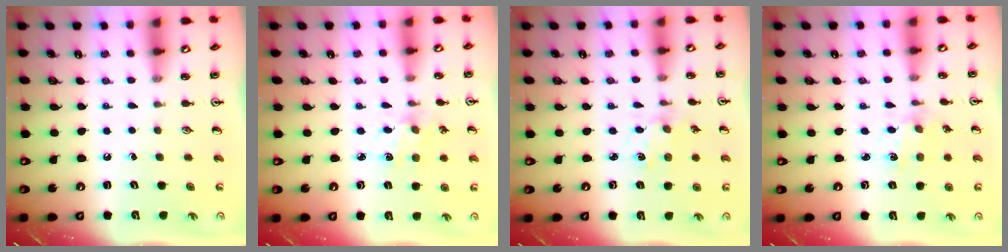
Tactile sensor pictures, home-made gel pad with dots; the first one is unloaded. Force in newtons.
{"total": 2.3, "press": 2.3, "slide": 0.4}
{"total": 1.1, "press": 1.0, "slide": 0.2}
{"total": 1.7, "press": 1.7, "slide": 0.3}